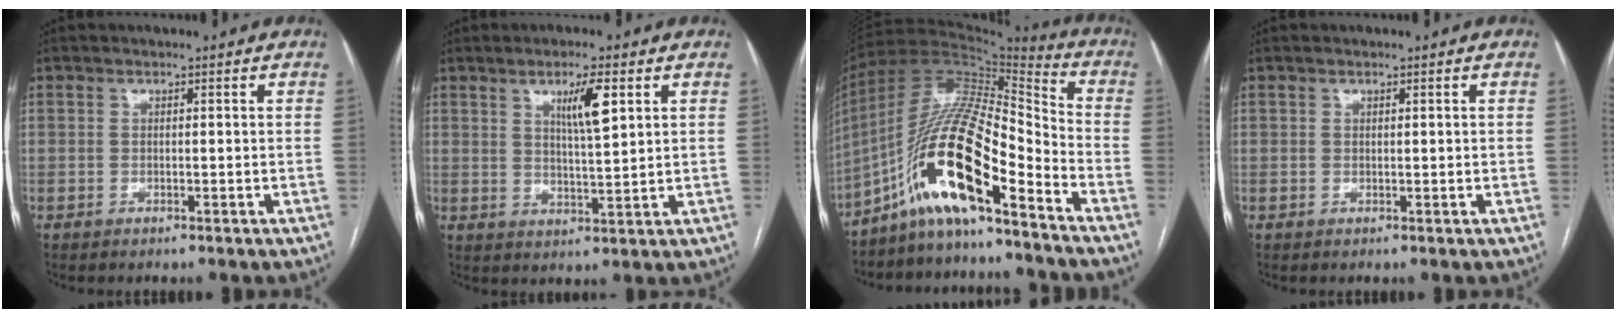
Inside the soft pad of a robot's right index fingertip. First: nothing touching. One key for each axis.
{"total": 5.8, "fx": 2.6, "fy": 0.6, "fz": 5.1, "tx": -0.088, "ty": -0.002, "tz": 0.045}
{"total": 16.7, "fx": -9.6, "fy": 2.9, "fz": 13.3, "tx": -0.260, "ty": 0.019, "tz": -0.172}
{"total": 0.0}